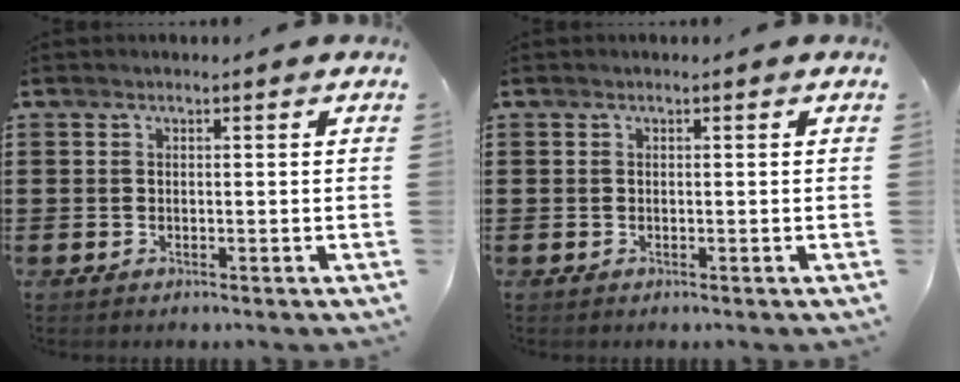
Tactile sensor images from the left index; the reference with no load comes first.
{"total": 0.0}